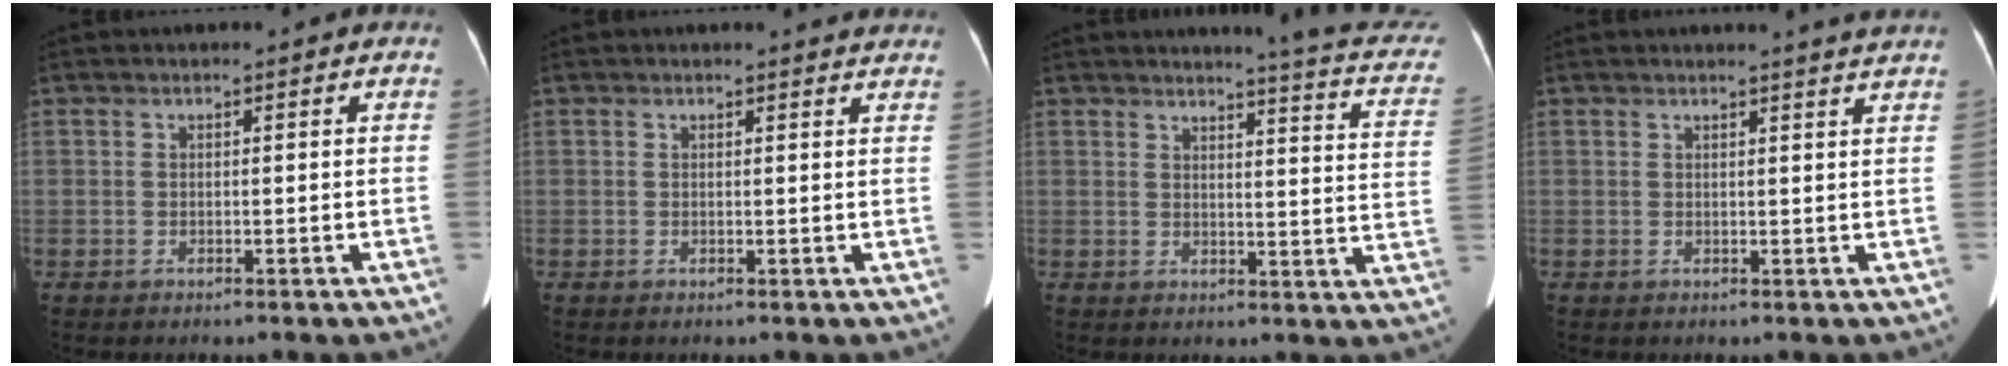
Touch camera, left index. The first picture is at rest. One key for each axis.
{"total": 3.2, "fx": 3.2, "fy": 0.3, "fz": 0.4, "tx": -0.009, "ty": -0.005, "tz": 0.020}
{"total": 12.0, "fx": 10.6, "fy": 0.5, "fz": 5.5, "tx": -0.062, "ty": -0.059, "tz": 0.090}
{"total": 4.5, "fx": 4.2, "fy": -0.8, "fz": 1.4, "tx": -0.019, "ty": -0.005, "tz": 0.032}